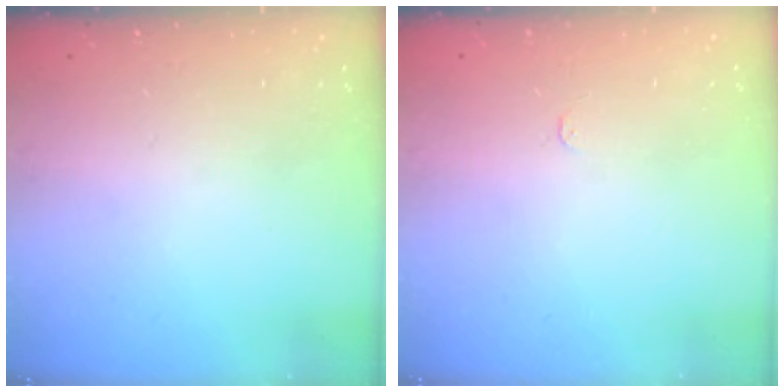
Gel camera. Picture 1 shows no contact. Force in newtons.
{"total": 2.4, "press": 2.4, "slide": 0.3}